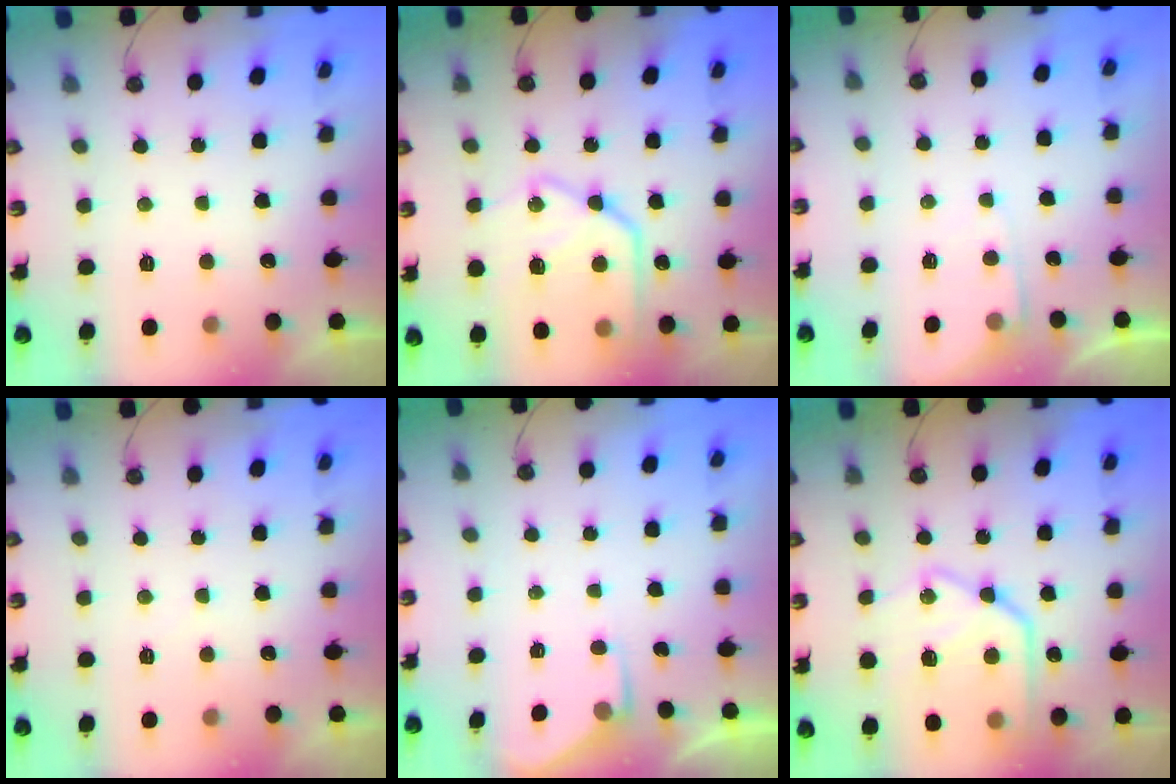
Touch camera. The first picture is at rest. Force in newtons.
{"total": 19.4, "press": 19.2, "slide": 2.1}
{"total": 4.2, "press": 4.1, "slide": 0.6}
{"total": 4.6, "press": 4.5, "slide": 0.8}
{"total": 2.9, "press": 2.9, "slide": 0.5}
{"total": 19.4, "press": 19.2, "slide": 2.1}